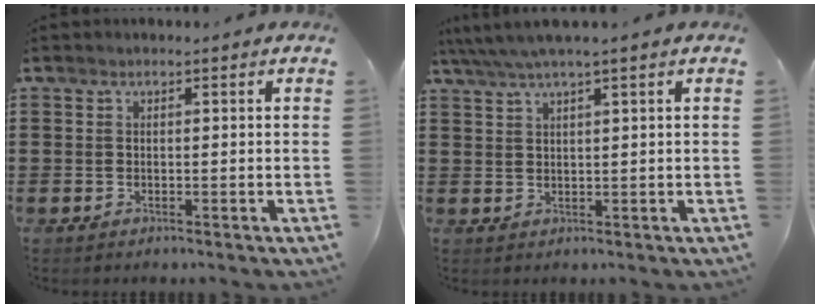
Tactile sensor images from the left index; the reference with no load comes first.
{"total": 2.9, "force": [2.0, -0.2, 2.1], "torque": [-0.044, 0.001, 0.035]}